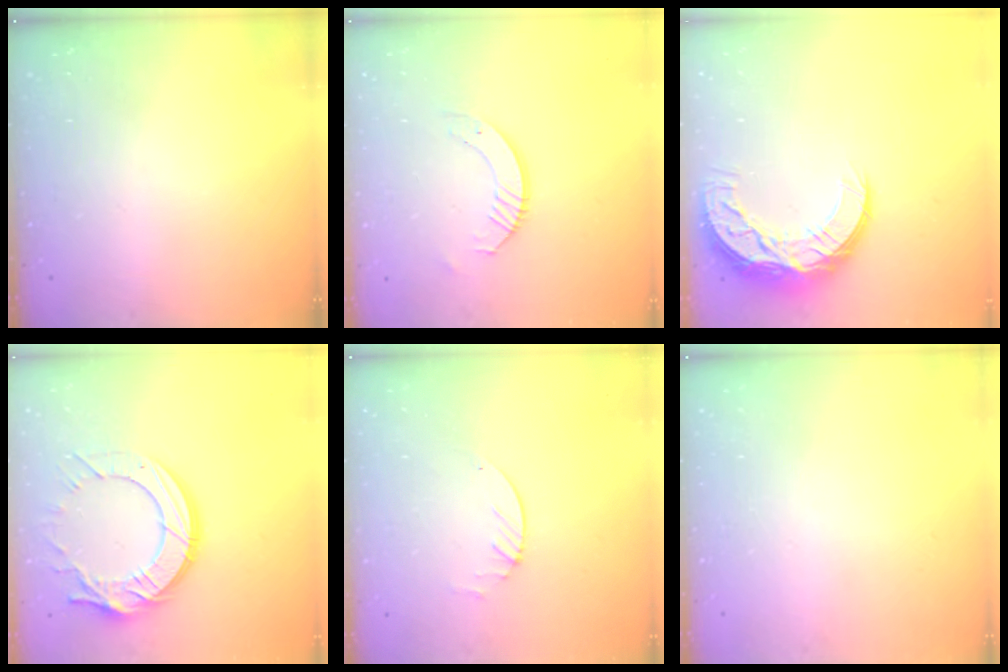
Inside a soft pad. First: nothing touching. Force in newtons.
{"total": 5.4, "press": 5.4, "slide": 0.5}
{"total": 13.1, "press": 13.1, "slide": 0.6}
{"total": 17.4, "press": 17.3, "slide": 1.7}
{"total": 1.9, "press": 1.9, "slide": 0.3}
{"total": 0.0}